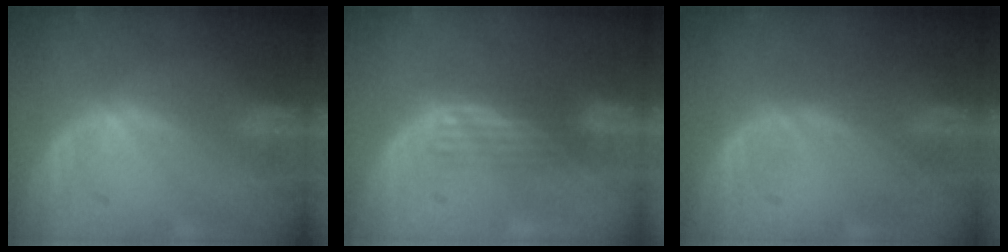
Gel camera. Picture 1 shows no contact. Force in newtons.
{"total": 2.9, "press": 2.7, "slide": 1.2}
{"total": 0.0}